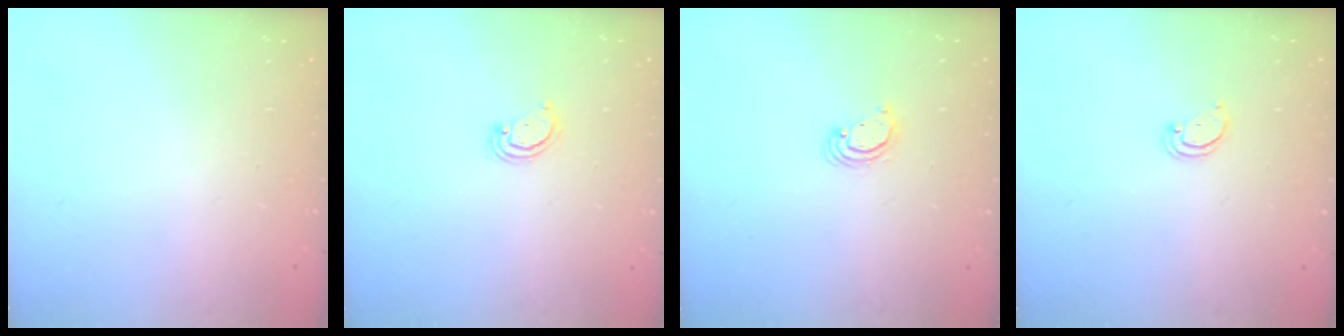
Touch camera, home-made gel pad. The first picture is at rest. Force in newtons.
{"total": 2.6, "press": 2.6, "slide": 0.3}
{"total": 2.8, "press": 2.8, "slide": 0.2}
{"total": 1.5, "press": 1.5, "slide": 0.1}